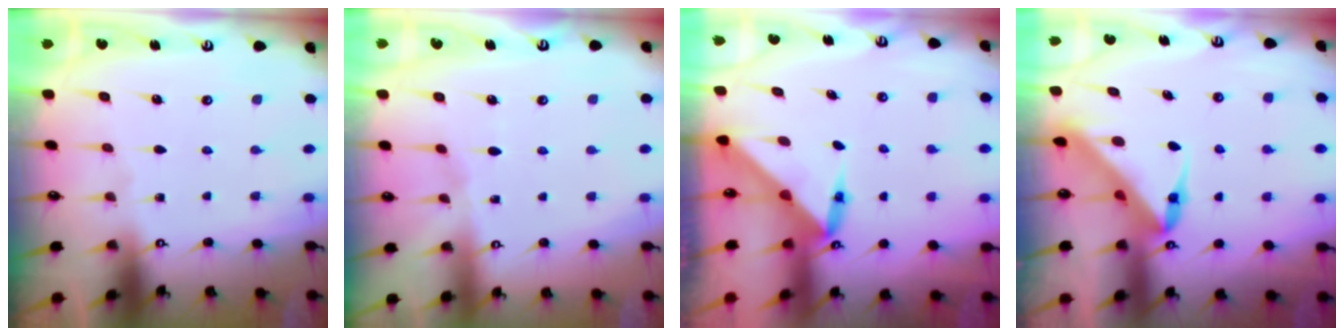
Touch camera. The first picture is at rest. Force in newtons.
{"total": 2.5, "press": 2.5, "slide": 0.4}
{"total": 3.9, "press": 3.9, "slide": 0.4}
{"total": 5.3, "press": 5.3, "slide": 0.4}